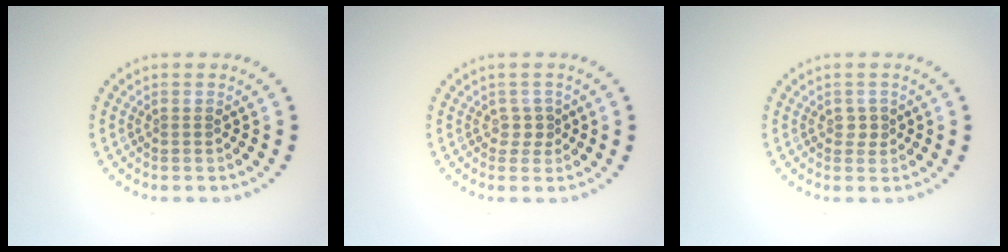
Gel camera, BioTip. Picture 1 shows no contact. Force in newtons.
{"total": 1.4, "press": 1.0, "slide": 1.0}
{"total": 0.9, "press": 0.8, "slide": 0.3}